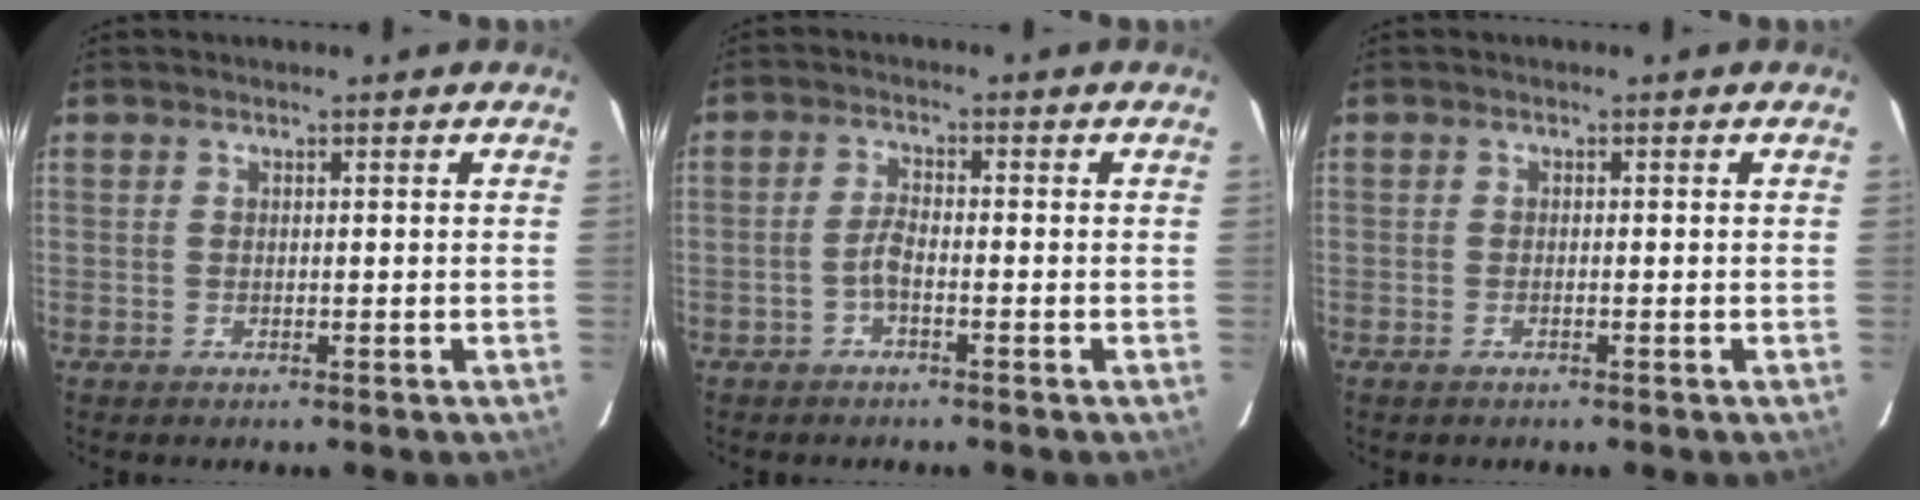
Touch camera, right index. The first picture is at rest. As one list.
[{"total": 2.3, "force": [-1.4, 0.5, 1.8], "torque": [-0.044, 0.008, -0.030]}, {"total": 0.9, "force": [-0.7, 0.3, 0.5], "torque": [-0.013, 0.001, -0.015]}]